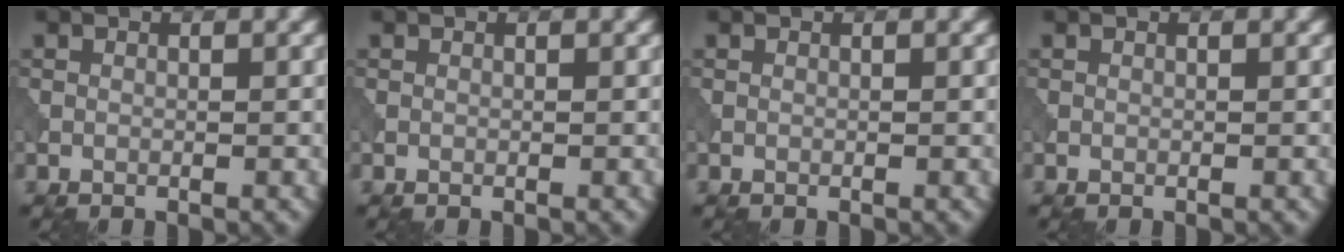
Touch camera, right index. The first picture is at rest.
{"total": 0.0}
{"total": 0.0}
{"total": 0.0}